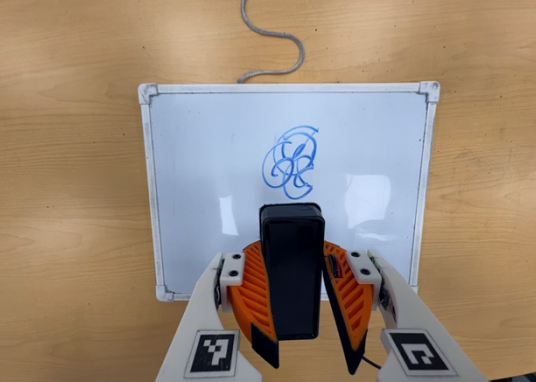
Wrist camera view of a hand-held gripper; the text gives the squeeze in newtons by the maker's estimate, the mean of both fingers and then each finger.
{"total": 11.1, "left": 10.4, "right": 11.9}